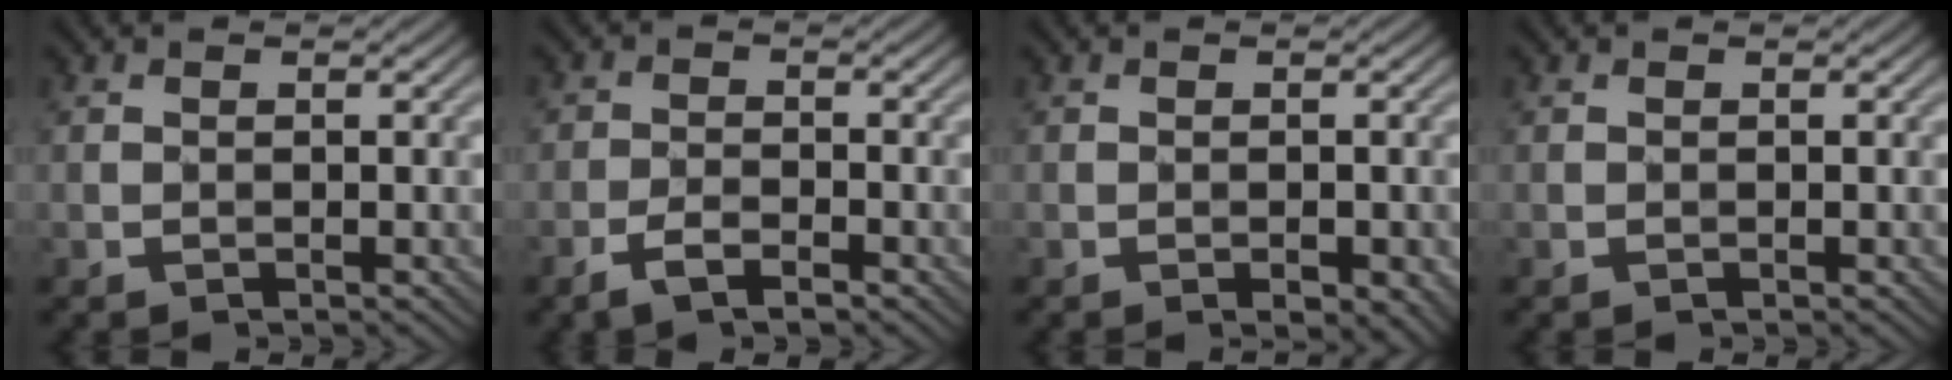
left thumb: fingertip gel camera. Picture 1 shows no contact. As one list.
[{"total": 3.2, "force": [-2.1, 1.2, 2.1], "torque": [-0.042, 0.002, -0.045]}, {"total": 2.2, "force": [-1.1, 0.7, 1.7], "torque": [-0.026, 0.001, -0.011]}, {"total": 0.0}]